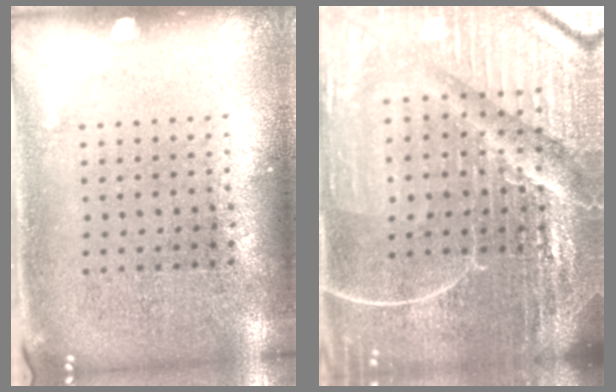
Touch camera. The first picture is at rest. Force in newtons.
{"total": 7.1, "press": 6.2, "slide": 3.4}